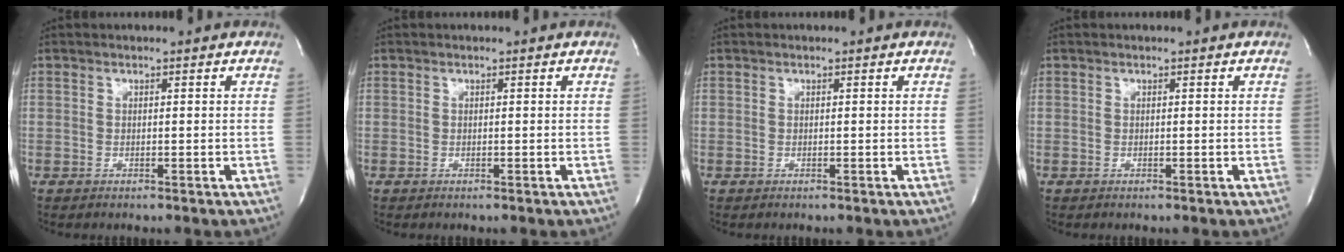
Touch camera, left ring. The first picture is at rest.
{"total": 0.0}
{"total": 0.0}
{"total": 0.0}